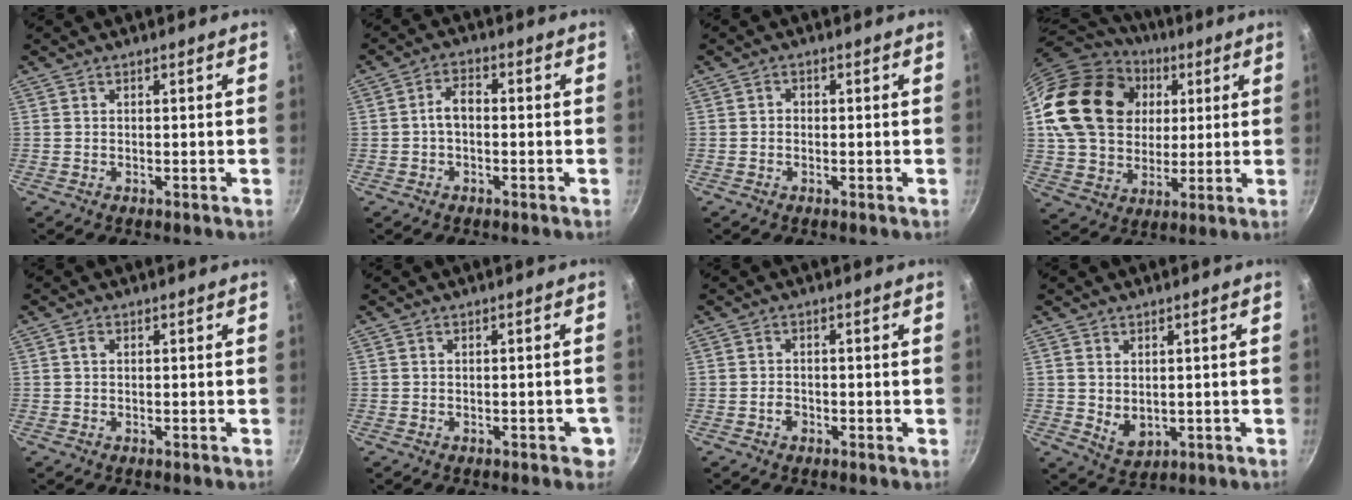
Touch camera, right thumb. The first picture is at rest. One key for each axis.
{"total": 3.9, "fx": -0.5, "fy": 2.3, "fz": 3.1, "tx": -0.048, "ty": 0.020, "tz": -0.014}
{"total": 1.1, "fx": -0.3, "fy": 0.9, "fz": 0.5, "tx": -0.007, "ty": 0.005, "tz": -0.006}
{"total": 23.7, "fx": 5.9, "fy": 18.8, "fz": 13.2, "tx": -0.214, "ty": 0.011, "tz": 0.111}
{"total": 1.0, "fx": 0.2, "fy": 0.7, "fz": 0.7, "tx": -0.011, "ty": 0.004, "tz": 0.004}
{"total": 2.8, "fx": -0.8, "fy": 1.6, "fz": 2.2, "tx": -0.004, "ty": 0.013, "tz": -0.007}
{"total": 1.7, "fx": -0.7, "fy": 1.2, "fz": 0.8, "tx": -0.010, "ty": 0.007, "tz": -0.013}
{"total": 4.6, "fx": 0.7, "fy": 3.4, "fz": 3.1, "tx": -0.048, "ty": -0.015, "tz": 0.020}